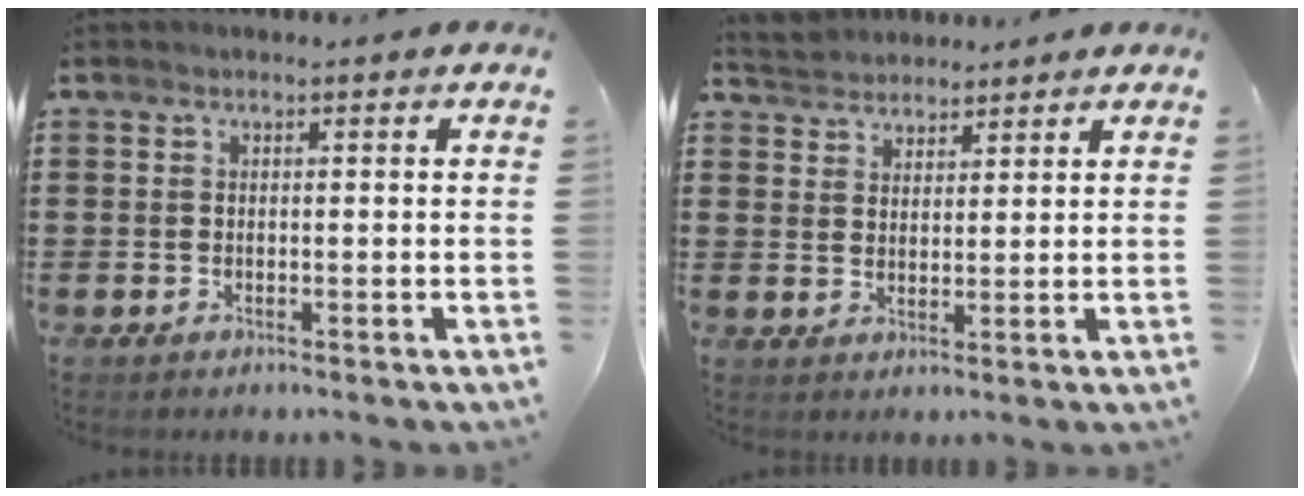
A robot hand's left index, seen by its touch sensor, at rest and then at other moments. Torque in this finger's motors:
{"motor_torque": [0.16, -0.09, 0.17, 0.05]}